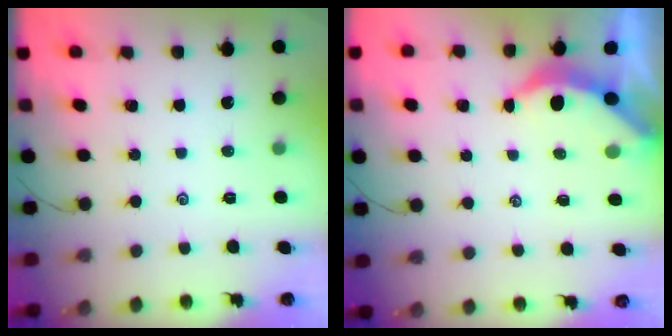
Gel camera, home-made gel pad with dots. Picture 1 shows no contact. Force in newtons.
{"total": 4.0, "press": 3.9, "slide": 0.5}